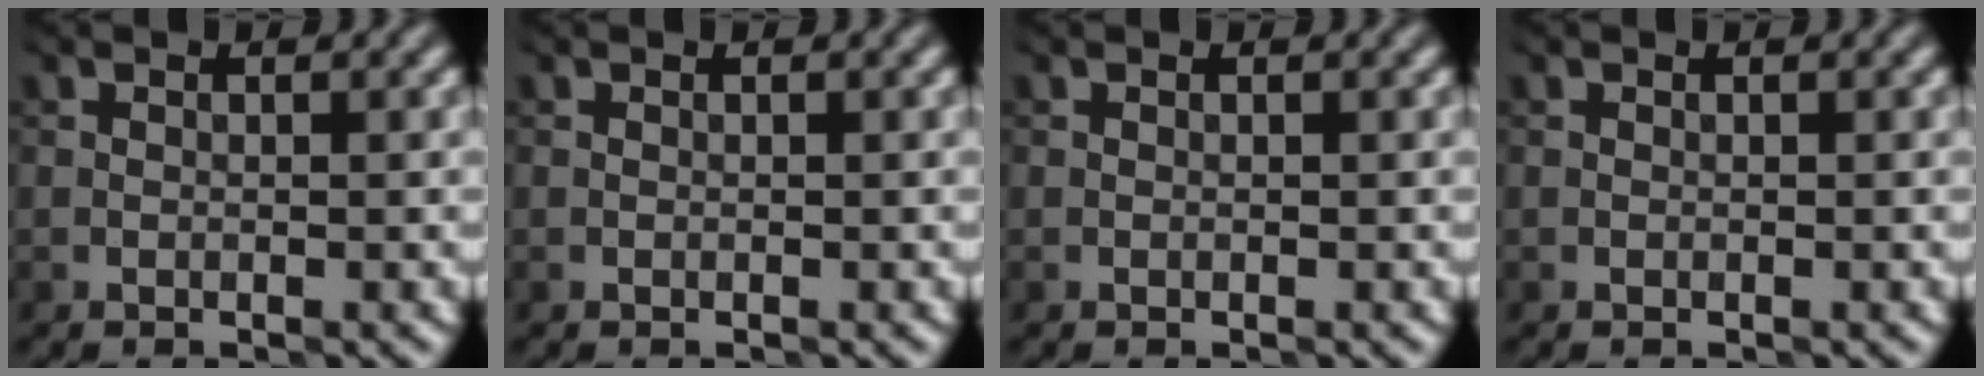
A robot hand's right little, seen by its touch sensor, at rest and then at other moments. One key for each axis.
{"total": 0.0}
{"total": 0.0}
{"total": 0.0}